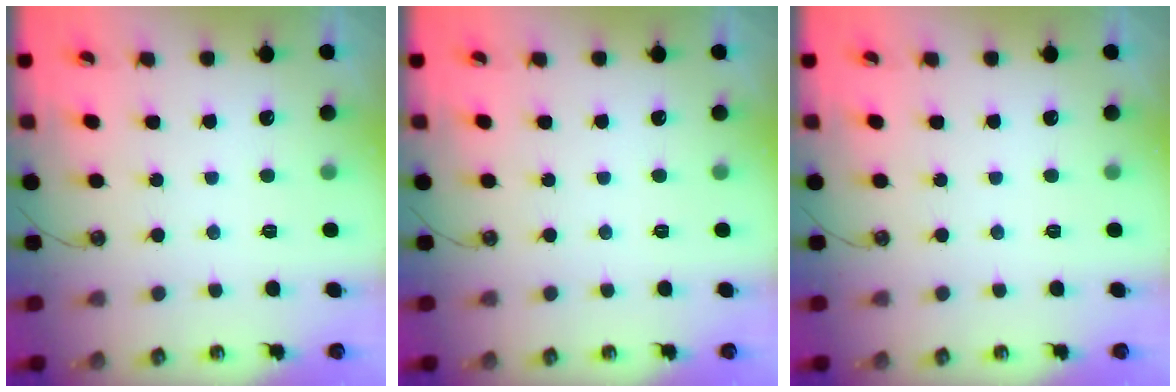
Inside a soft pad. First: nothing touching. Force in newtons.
{"total": 0.0}
{"total": 0.0}